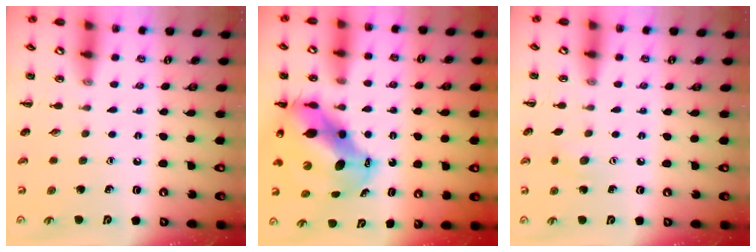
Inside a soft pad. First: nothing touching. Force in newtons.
{"total": 12.1, "press": 11.7, "slide": 3.1}
{"total": 5.8, "press": 5.6, "slide": 1.4}